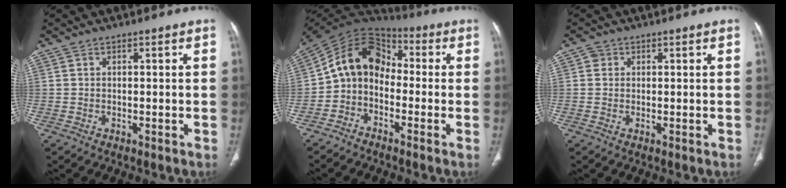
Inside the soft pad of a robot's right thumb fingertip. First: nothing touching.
{"total": 11.6, "force": [-1.9, 9.0, 7.1], "torque": [-0.106, 0.067, -0.054]}
{"total": 1.2, "force": [0.3, 1.2, 0.3], "torque": [0.004, 0.001, 0.001]}